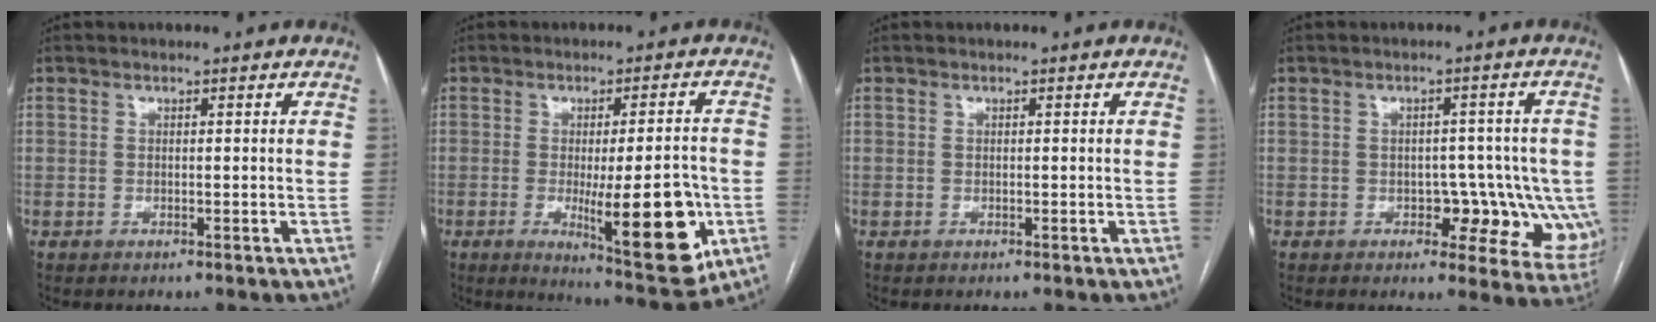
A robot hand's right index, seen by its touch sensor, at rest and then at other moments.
{"total": 14.0, "force": [-3.6, 2.7, 13.3], "torque": [-0.174, -0.017, -0.041]}
{"total": 0.0}
{"total": 10.0, "force": [-2.5, 6.2, 7.4], "torque": [-0.061, 0.016, -0.026]}